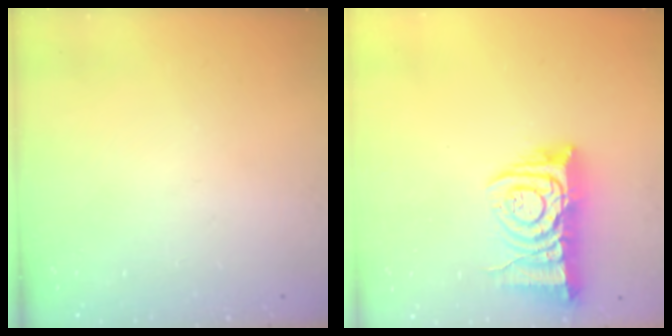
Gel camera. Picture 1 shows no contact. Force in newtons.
{"total": 10.3, "press": 10.2, "slide": 1.1}